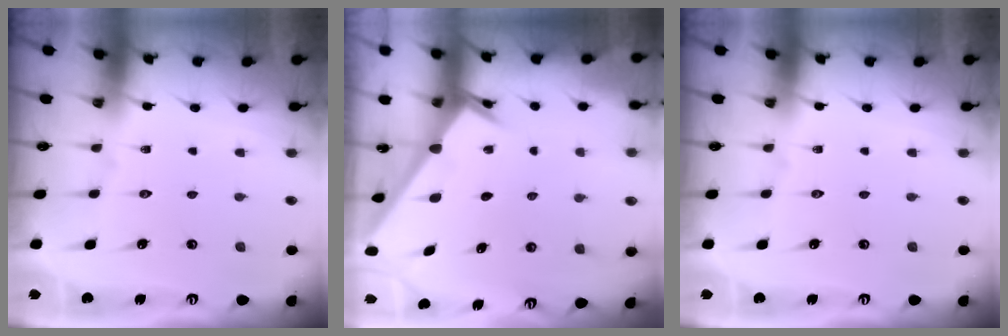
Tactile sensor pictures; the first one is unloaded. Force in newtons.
{"total": 2.5, "press": 2.5, "slide": 0.2}
{"total": 0.0}